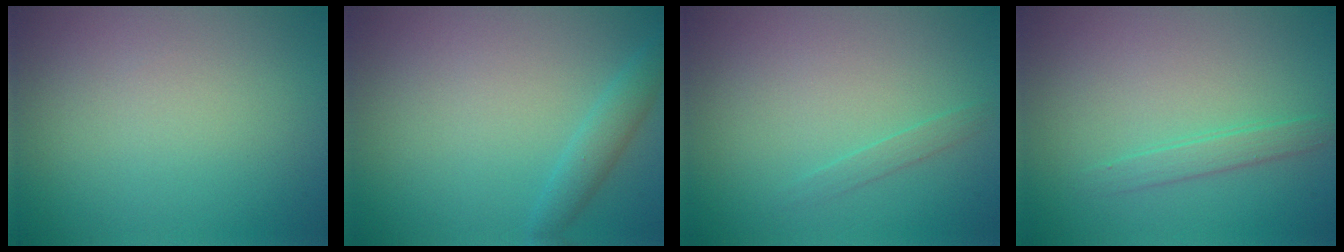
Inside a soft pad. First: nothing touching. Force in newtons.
{"total": 1.9, "press": 1.9, "slide": 0.1}
{"total": 0.9, "press": 0.9, "slide": 0.0}
{"total": 1.6, "press": 1.6, "slide": 0.1}